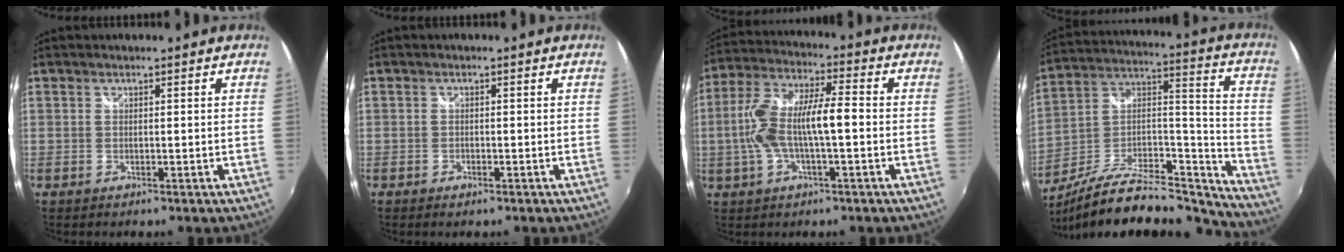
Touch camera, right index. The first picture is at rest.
{"total": 1.2, "force": [-0.9, 0.6, 0.6], "torque": [-0.013, -0.004, -0.019]}
{"total": 12.4, "force": [-1.6, 3.6, 11.7], "torque": [-0.236, 0.012, -0.027]}
{"total": 22.7, "force": [-19.2, 5.5, 10.8], "torque": [-0.173, 0.009, -0.314]}